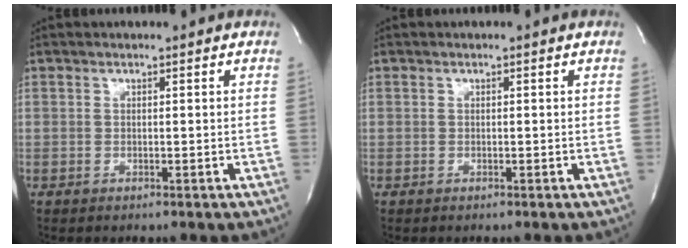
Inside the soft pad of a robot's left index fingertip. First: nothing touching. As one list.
[{"total": 0.0}]